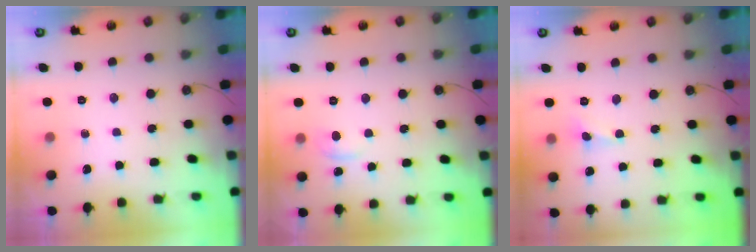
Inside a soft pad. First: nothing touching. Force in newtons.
{"total": 0.8, "press": 0.0, "slide": 0.8}
{"total": 0.9, "press": 0.9, "slide": 0.2}